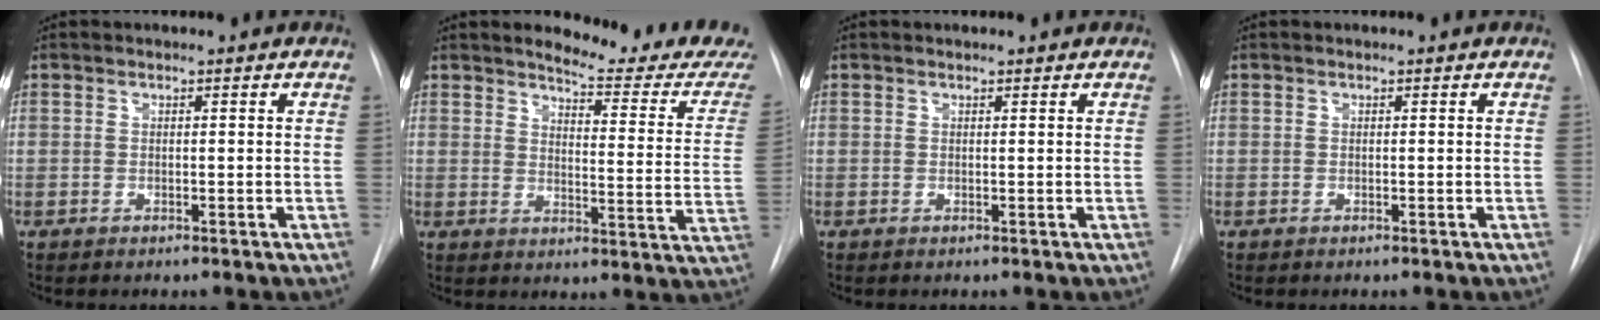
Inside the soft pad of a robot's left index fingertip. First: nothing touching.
{"total": 15.1, "force": [14.6, 0.6, 3.9], "torque": [-0.044, -0.107, 0.156]}
{"total": 0.8, "force": [0.7, 0.2, 0.3], "torque": [-0.008, 0.010, 0.011]}
{"total": 0.0}